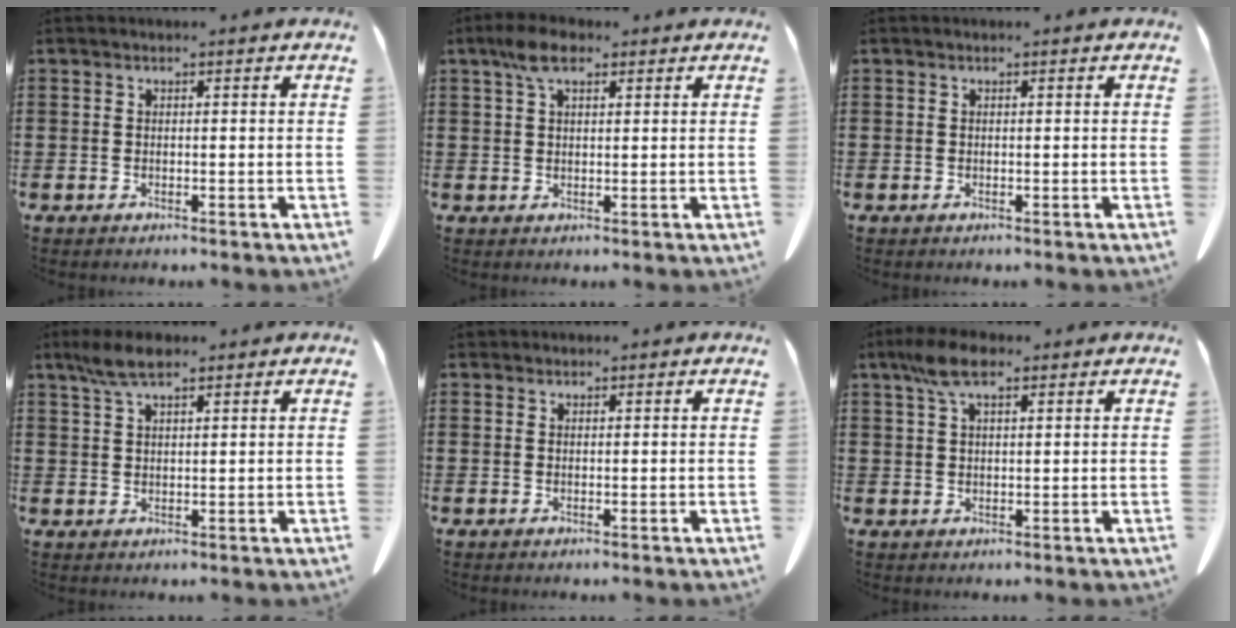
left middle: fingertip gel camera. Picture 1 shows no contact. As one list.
[{"total": 4.9, "force": [2.8, 1.8, 3.6], "torque": [-0.078, 0.006, 0.052]}, {"total": 0.0}, {"total": 4.7, "force": [3.0, 1.3, 3.4], "torque": [-0.074, 0.002, 0.055]}, {"total": 0.5, "force": [0.4, 0.3, 0.1], "torque": [-0.005, 0.000, 0.010]}, {"total": 5.9, "force": [3.1, 1.9, 4.6], "torque": [-0.096, 0.006, 0.057]}]